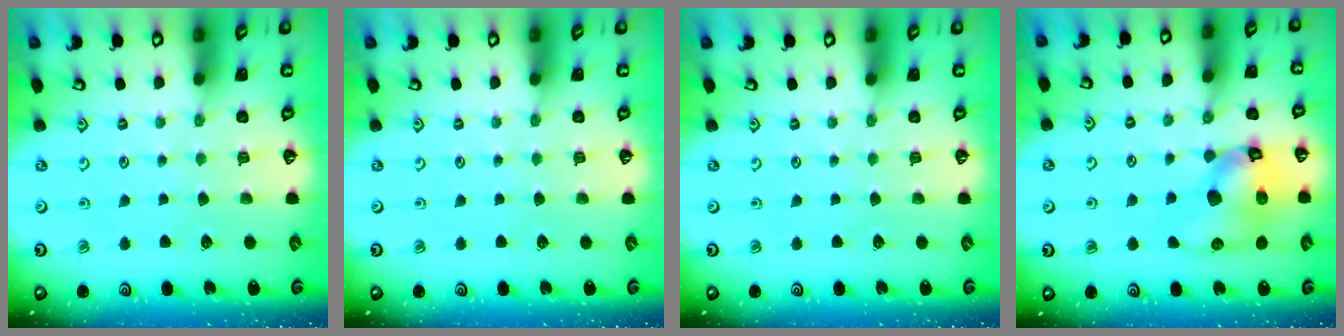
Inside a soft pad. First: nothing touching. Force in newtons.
{"total": 0.0}
{"total": 0.0}
{"total": 14.5, "press": 14.3, "slide": 2.1}